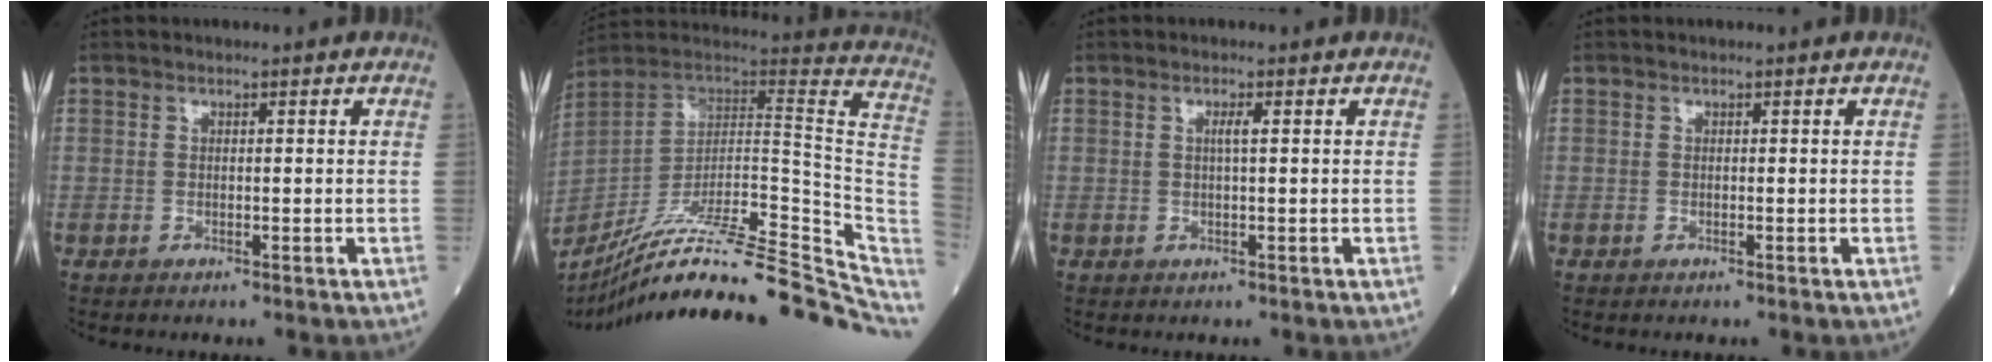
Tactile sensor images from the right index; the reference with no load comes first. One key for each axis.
{"total": 32.0, "fx": -25.7, "fy": 4.1, "fz": 18.5, "tx": -0.188, "ty": -0.010, "tz": -0.374}
{"total": 1.3, "fx": 0.3, "fy": -0.1, "fz": 1.2, "tx": -0.023, "ty": 0.002, "tz": 0.003}
{"total": 0.0}